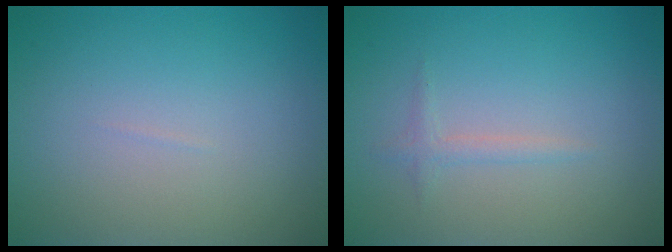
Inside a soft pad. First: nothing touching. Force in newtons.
{"total": 1.0, "press": 1.0, "slide": 0.0}